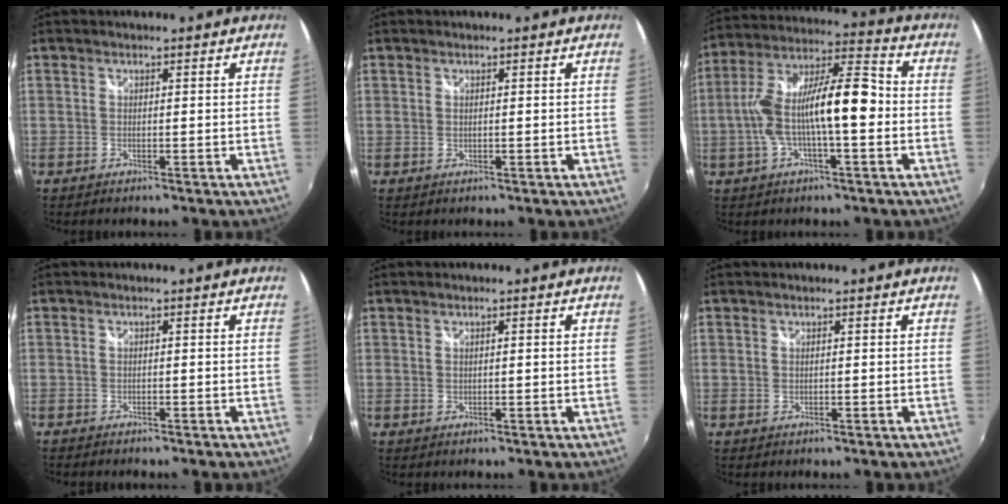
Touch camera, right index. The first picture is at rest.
{"total": 0.0}
{"total": 15.2, "force": [-2.1, 3.9, 14.5], "torque": [-0.271, 0.012, -0.040]}
{"total": 1.0, "force": [-0.9, 0.2, 0.3], "torque": [-0.009, -0.005, -0.017]}
{"total": 1.1, "force": [0.4, 0.0, 1.1], "torque": [-0.017, 0.001, 0.006]}
{"total": 0.0}